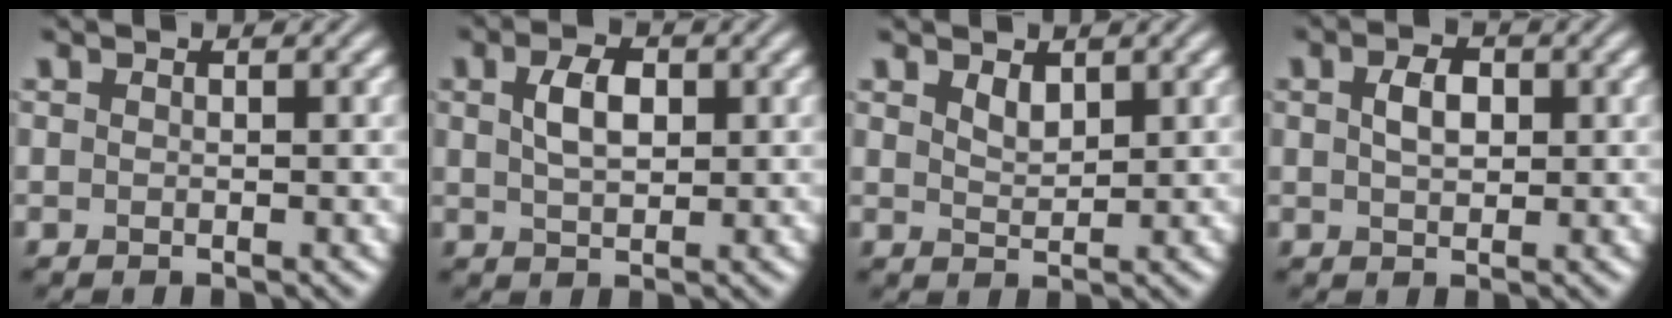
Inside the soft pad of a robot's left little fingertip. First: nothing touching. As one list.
[{"total": 3.2, "force": [0.9, 1.8, 2.5], "torque": [-0.054, 0.004, 0.017]}, {"total": 1.6, "force": [1.1, 0.8, 0.9], "torque": [-0.018, -0.003, 0.025]}, {"total": 2.5, "force": [0.6, 1.5, 1.9], "torque": [-0.040, 0.004, 0.009]}]